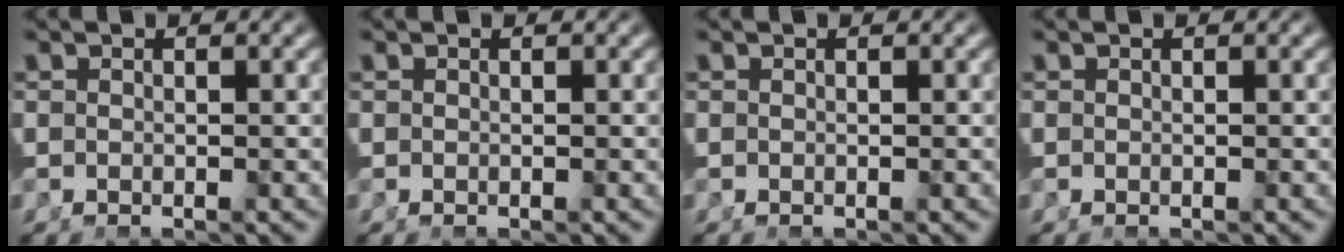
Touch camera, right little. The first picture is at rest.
{"total": 0.0}
{"total": 0.0}
{"total": 0.0}